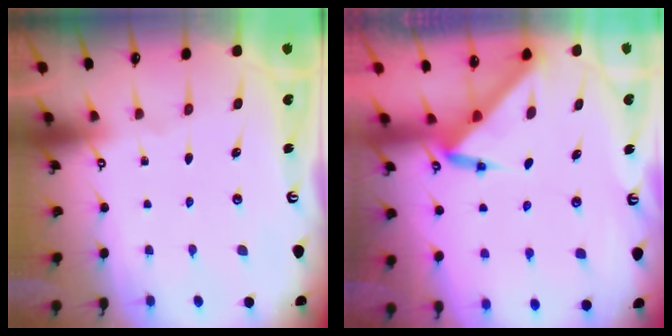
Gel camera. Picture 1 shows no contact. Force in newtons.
{"total": 3.2, "press": 3.2, "slide": 0.0}